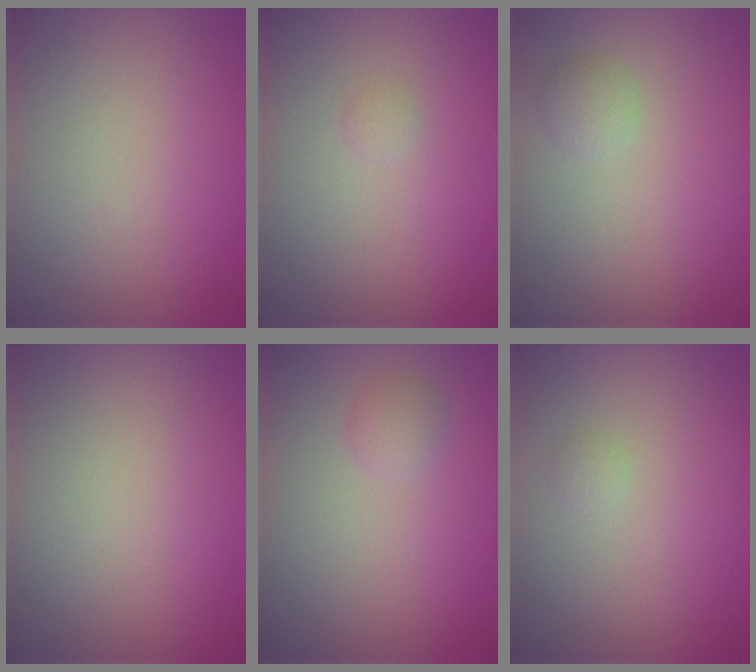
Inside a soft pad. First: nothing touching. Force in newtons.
{"total": 0.5, "press": 0.5, "slide": 0.0}
{"total": 1.3, "press": 1.3, "slide": 0.1}
{"total": 0.0}
{"total": 1.3, "press": 1.3, "slide": 0.1}
{"total": 0.6, "press": 0.6, "slide": 0.0}